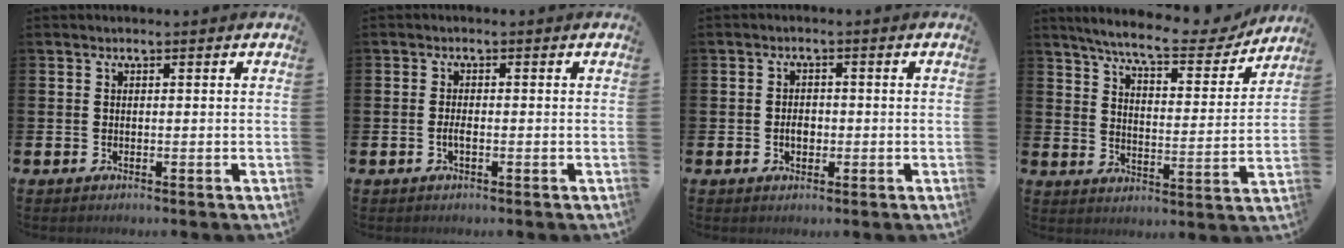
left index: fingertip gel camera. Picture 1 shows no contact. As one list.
[{"total": 1.2, "force": [-0.4, 0.3, 1.1], "torque": [-0.028, 0.003, -0.006]}, {"total": 2.3, "force": [-0.4, 1.6, 1.6], "torque": [-0.014, -0.002, -0.012]}, {"total": 8.6, "force": [7.8, 1.1, 3.5], "torque": [-0.087, -0.048, 0.132]}]